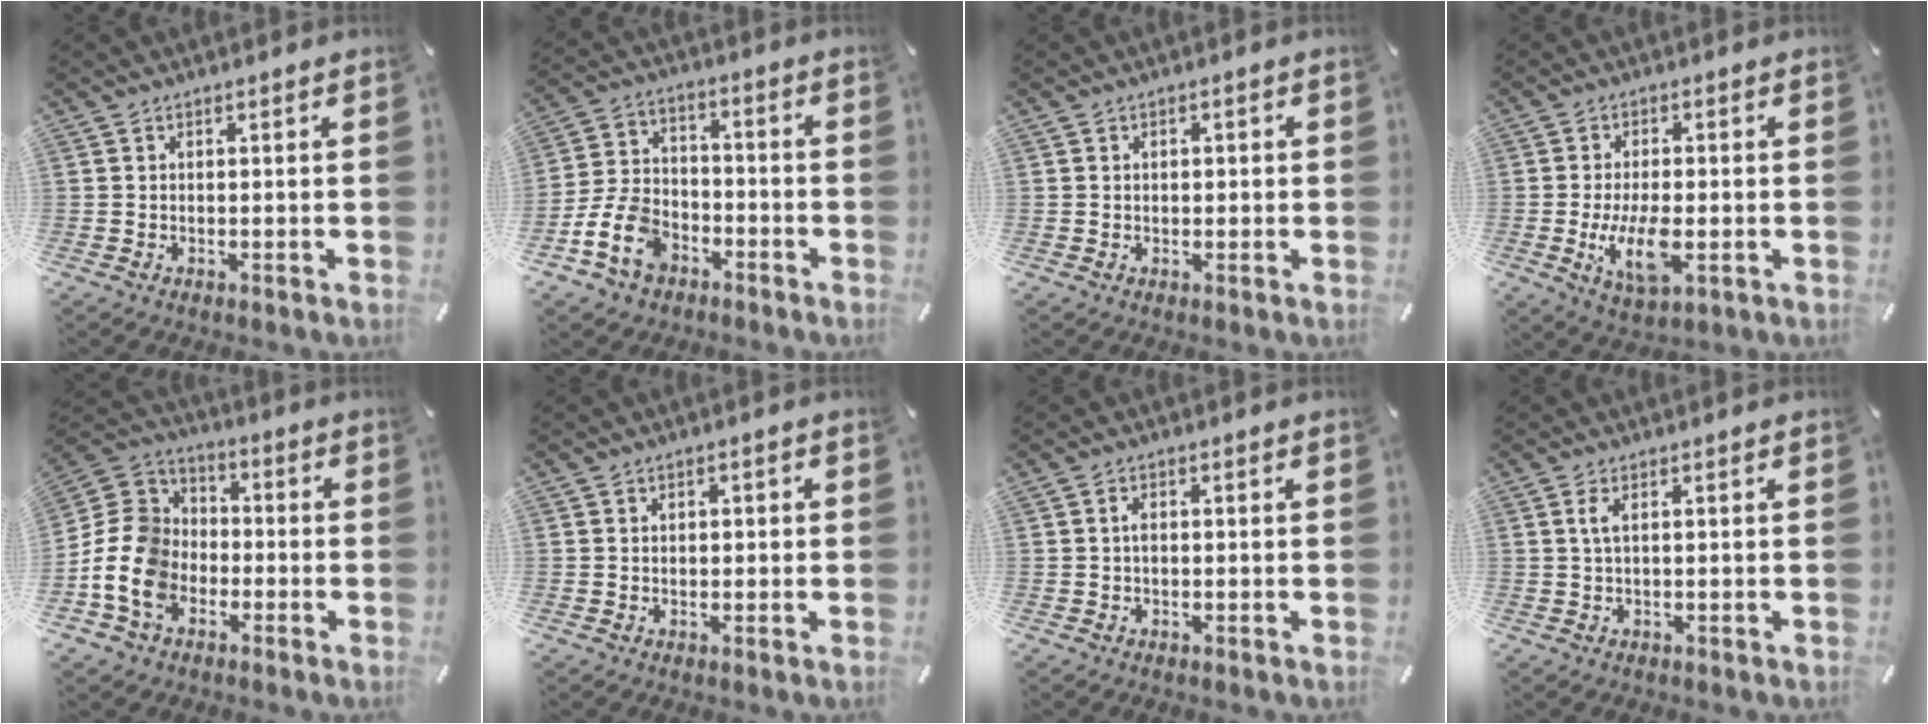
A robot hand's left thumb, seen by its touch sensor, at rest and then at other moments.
{"total": 11.5, "force": [-5.7, 8.2, 5.6], "torque": [-0.127, 0.033, -0.104]}
{"total": 1.0, "force": [0.0, 0.8, 0.6], "torque": [-0.005, 0.002, -0.005]}
{"total": 9.7, "force": [-2.0, 4.3, 8.5], "torque": [-0.174, -0.014, -0.032]}
{"total": 13.9, "force": [-5.2, 11.2, 6.4], "torque": [-0.147, 0.031, -0.095]}
{"total": 1.3, "force": [0.0, 1.0, 0.8], "torque": [-0.008, 0.004, -0.006]}
{"total": 1.5, "force": [-0.1, 0.8, 1.3], "torque": [-0.026, 0.002, -0.002]}
{"total": 2.1, "force": [0.4, 0.3, 2.0], "torque": [-0.042, 0.001, 0.007]}